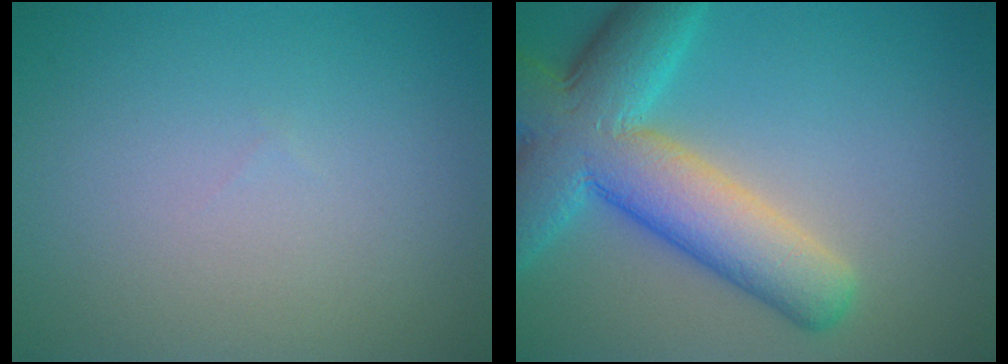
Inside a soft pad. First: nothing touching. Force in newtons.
{"total": 10.1, "press": 10.1, "slide": 0.4}